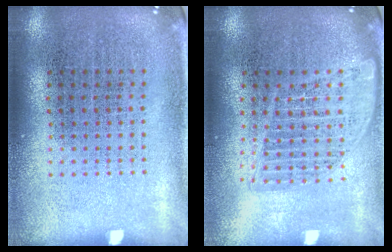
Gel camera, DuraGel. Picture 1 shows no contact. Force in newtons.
{"total": 1.5, "press": 1.4, "slide": 0.7}